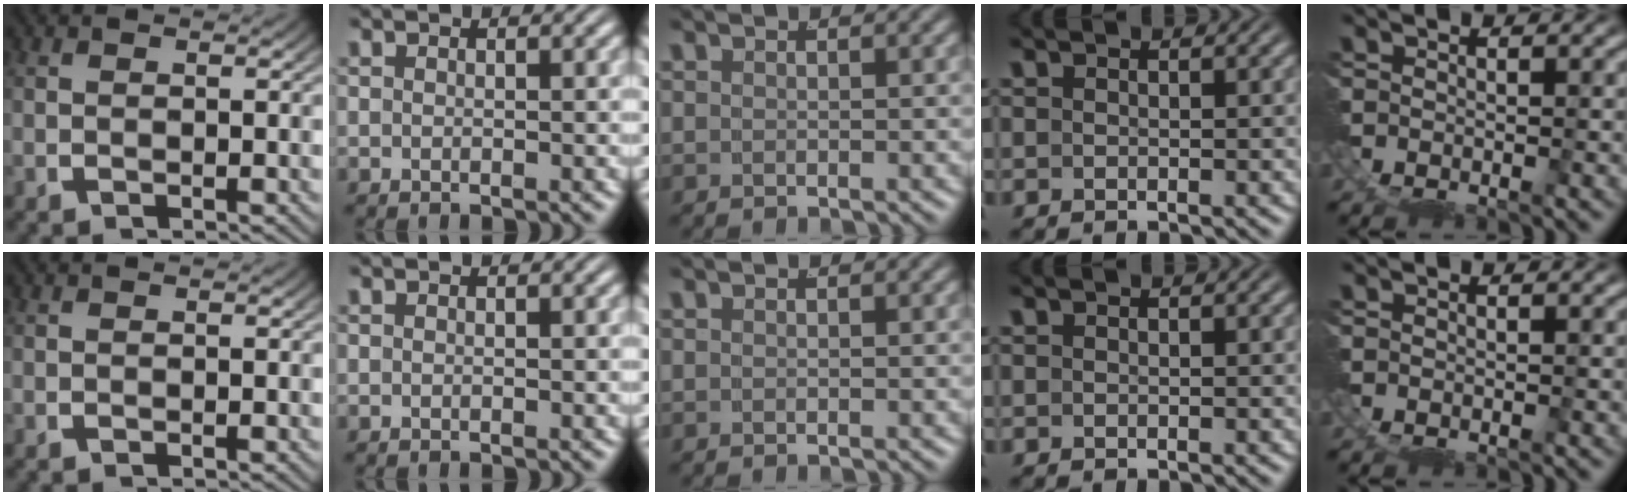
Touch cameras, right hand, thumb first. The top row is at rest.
{}